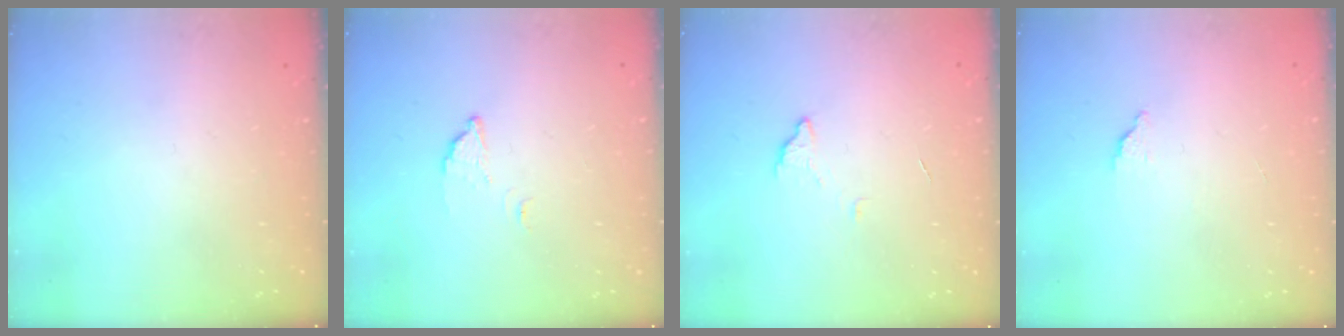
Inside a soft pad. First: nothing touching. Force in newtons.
{"total": 2.2, "press": 2.2, "slide": 0.1}
{"total": 3.3, "press": 3.3, "slide": 0.2}
{"total": 1.7, "press": 1.7, "slide": 0.1}